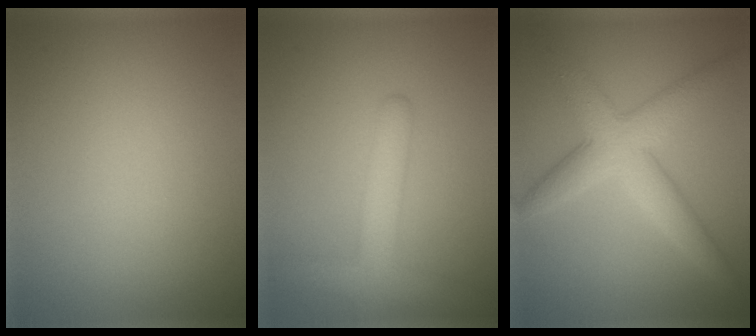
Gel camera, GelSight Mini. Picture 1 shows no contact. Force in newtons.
{"total": 4.4, "press": 4.4, "slide": 0.2}
{"total": 5.7, "press": 5.7, "slide": 0.2}